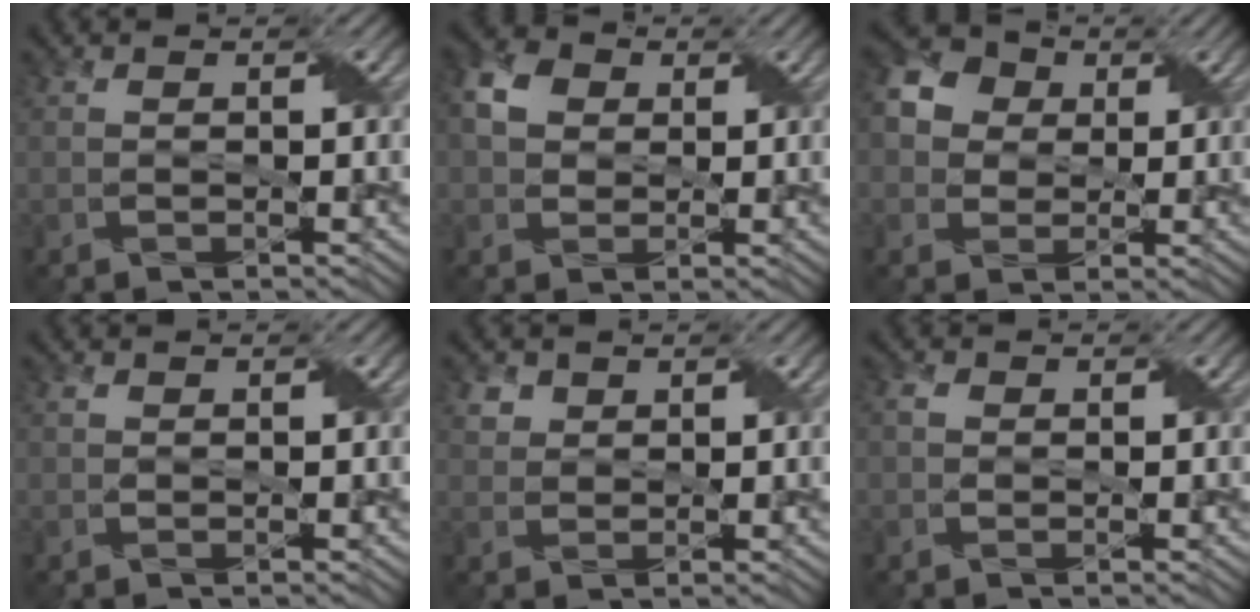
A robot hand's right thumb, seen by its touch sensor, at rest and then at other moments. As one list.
[{"total": 5.3, "force": [1.3, 4.2, 2.8], "torque": [-0.075, 0.013, 0.017]}, {"total": 8.4, "force": [2.4, 7.1, 3.8], "torque": [-0.115, 0.036, 0.025]}, {"total": 0.6, "force": [0.2, 0.6, 0.2], "torque": [-0.008, 0.001, 0.001]}, {"total": 2.4, "force": [1.5, 1.8, 0.6], "torque": [-0.022, -0.007, 0.037]}, {"total": 1.3, "force": [0.0, 1.1, 0.7], "torque": [-0.016, 0.003, -0.004]}]